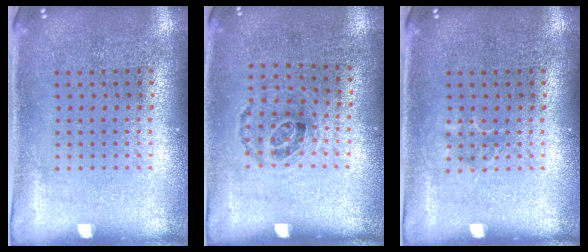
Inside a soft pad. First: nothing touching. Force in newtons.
{"total": 0.9, "press": 0.7, "slide": 0.6}
{"total": 0.9, "press": 0.9, "slide": 0.3}